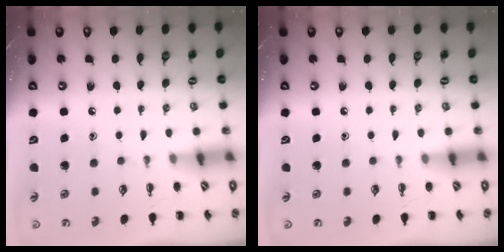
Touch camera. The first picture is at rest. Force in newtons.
{"total": 0.0}